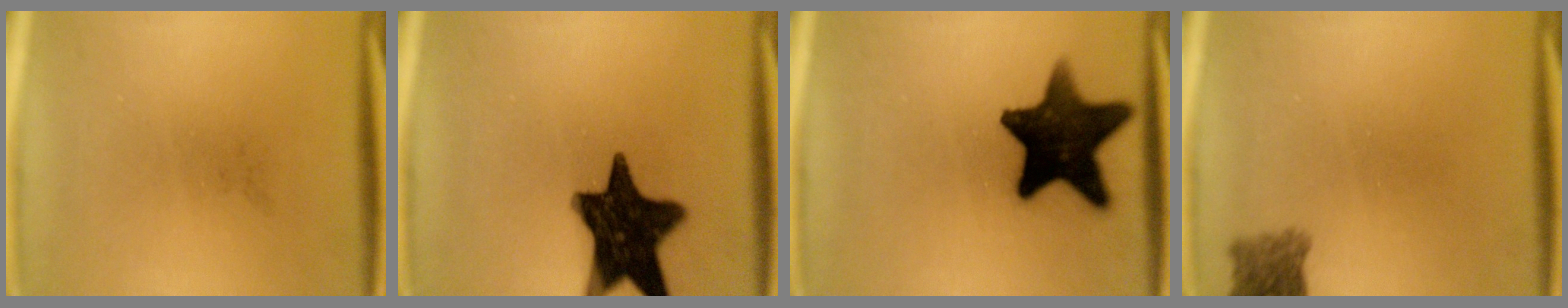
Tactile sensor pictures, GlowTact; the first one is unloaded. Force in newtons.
{"total": 16.4}
{"total": 15.9}
{"total": 3.1}